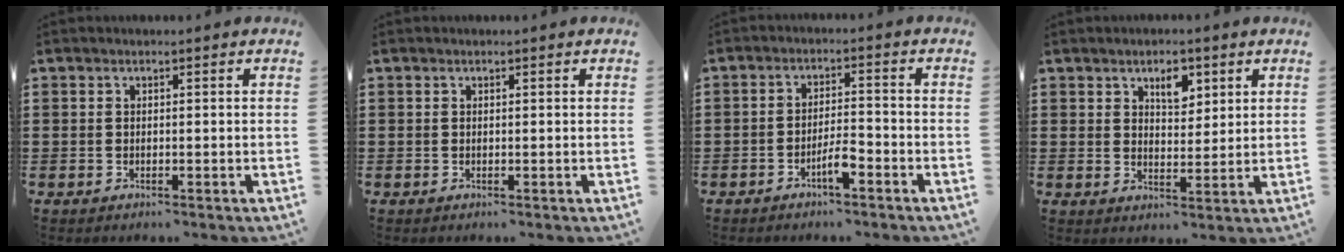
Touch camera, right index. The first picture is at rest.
{"total": 0.0}
{"total": 4.0, "force": [-2.4, 0.9, 3.1], "torque": [-0.059, 0.004, -0.047]}
{"total": 4.2, "force": [2.5, 2.2, 2.5], "torque": [-0.034, 0.000, 0.038]}